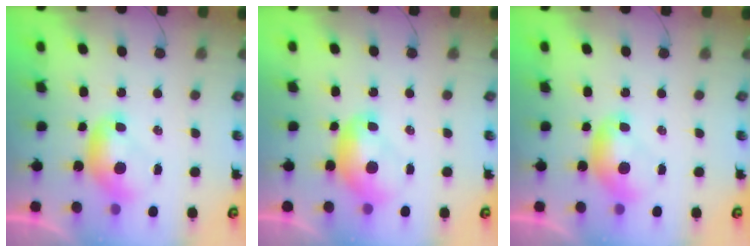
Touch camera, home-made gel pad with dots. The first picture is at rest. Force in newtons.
{"total": 1.6, "press": 1.6, "slide": 0.3}
{"total": 0.0}